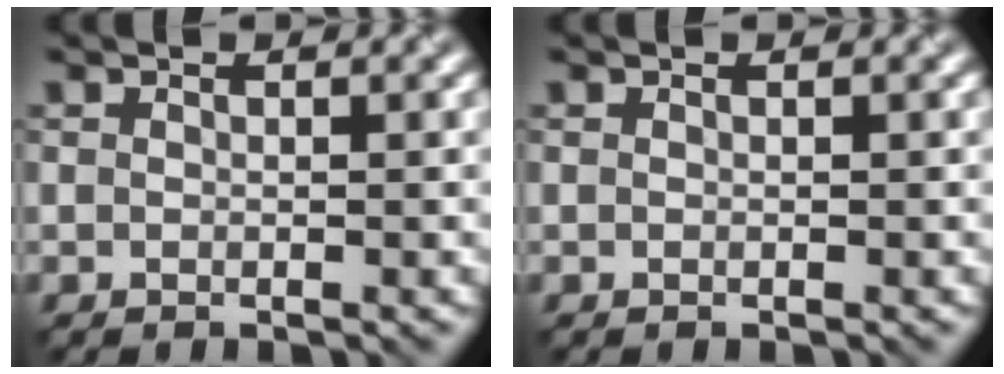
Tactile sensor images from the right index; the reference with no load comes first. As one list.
[{"total": 0.0}]